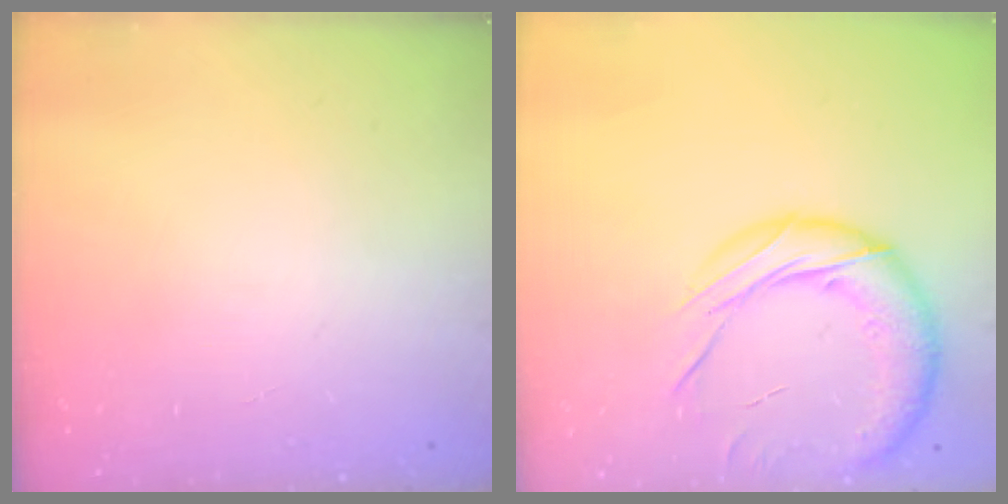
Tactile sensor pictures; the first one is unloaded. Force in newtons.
{"total": 18.1, "press": 17.9, "slide": 2.8}